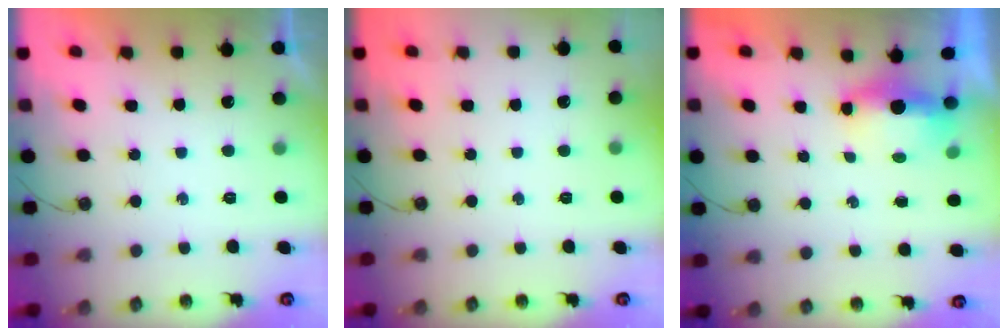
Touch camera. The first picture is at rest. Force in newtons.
{"total": 0.0}
{"total": 5.4, "press": 5.0, "slide": 2.1}